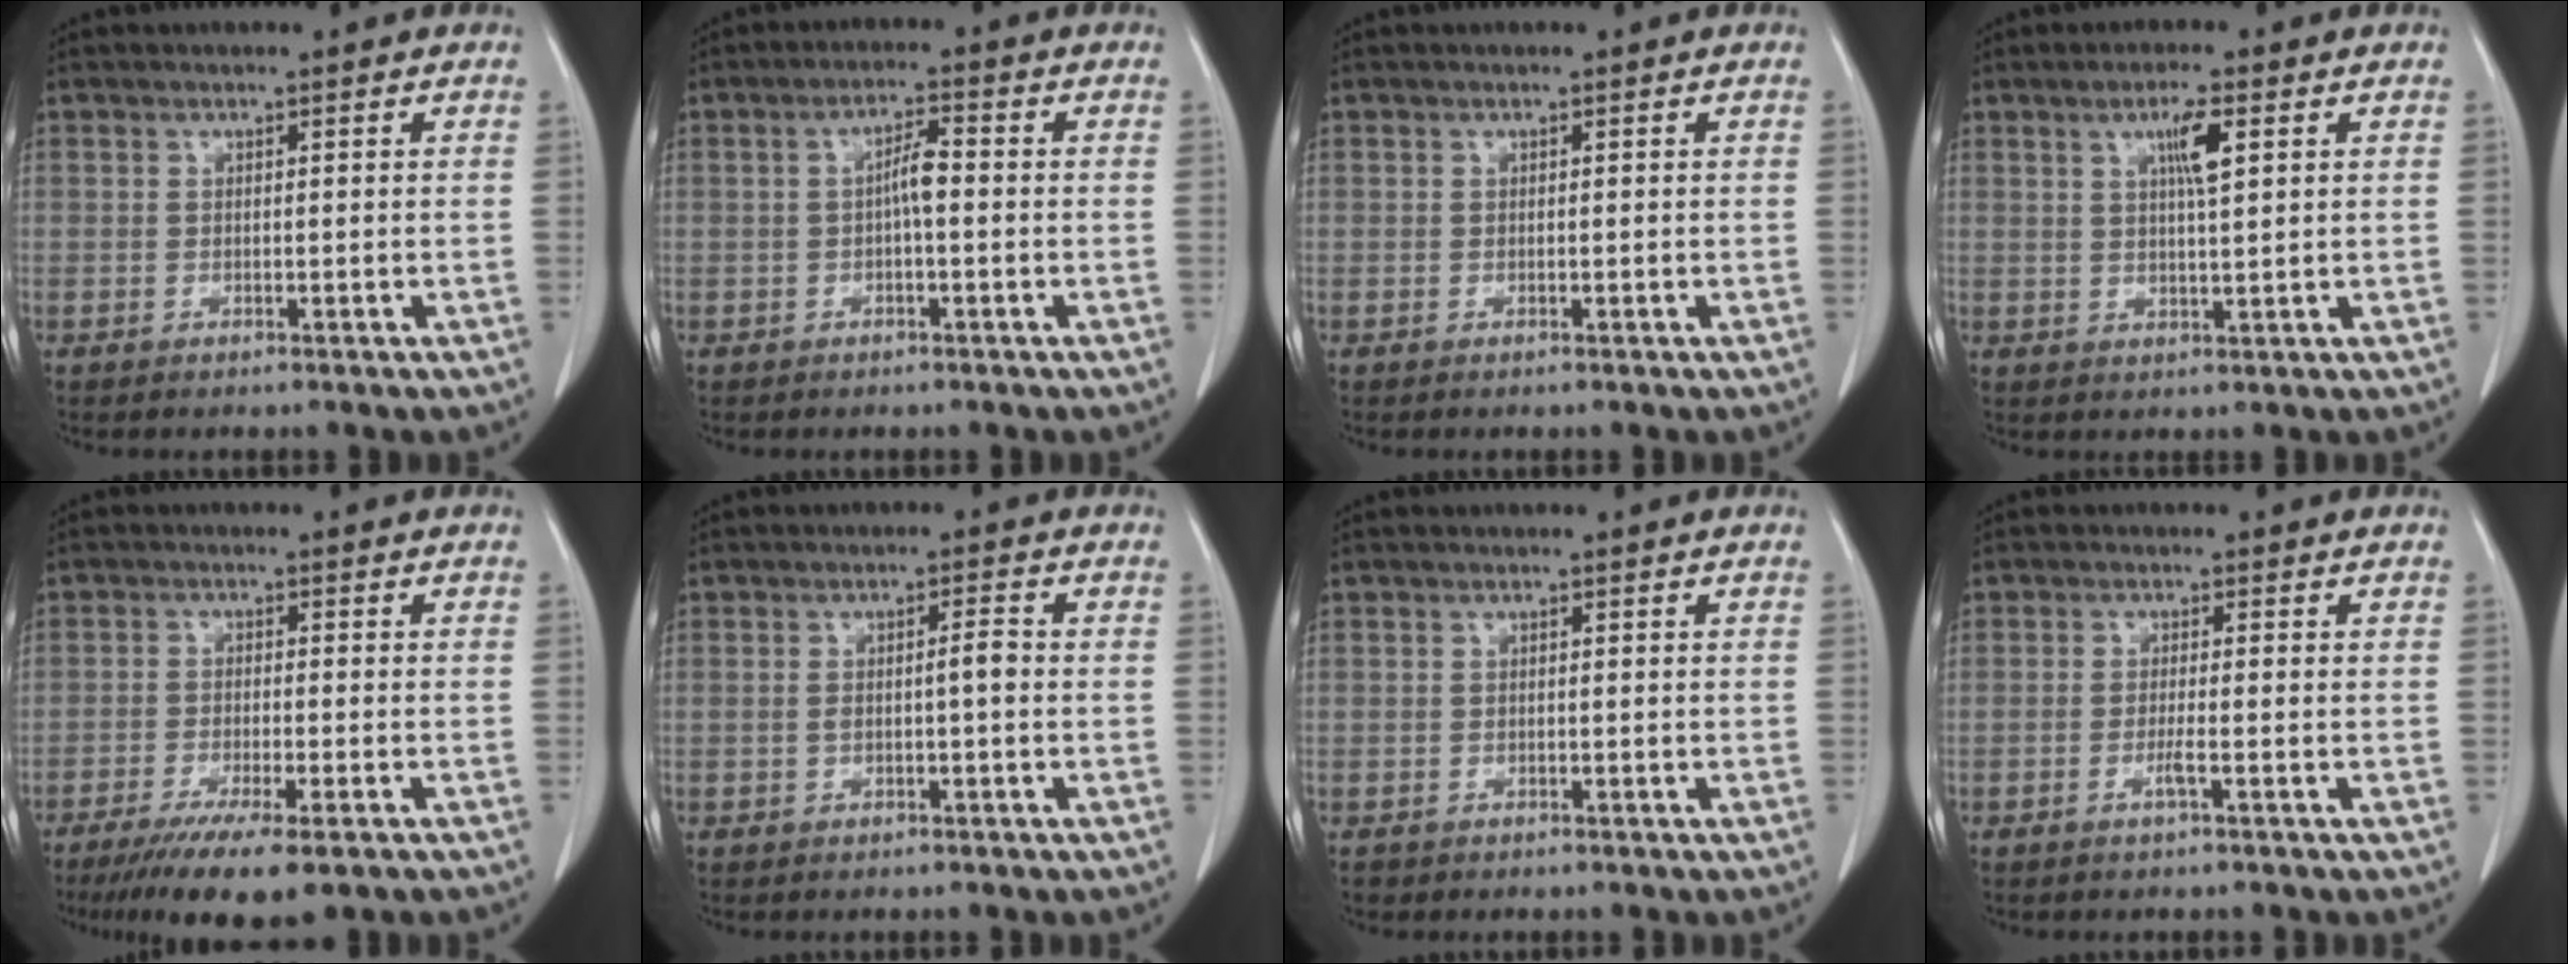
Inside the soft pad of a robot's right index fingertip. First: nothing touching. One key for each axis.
{"total": 3.3, "fx": -0.2, "fy": 0.6, "fz": 3.2, "tx": -0.061, "ty": 0.008, "tz": -0.004}
{"total": 0.0}
{"total": 4.5, "fx": 1.8, "fy": 0.3, "fz": 4.1, "tx": -0.075, "ty": -0.002, "tz": 0.030}
{"total": 10.3, "fx": -7.1, "fy": 1.1, "fz": 7.3, "tx": -0.113, "ty": -0.024, "tz": -0.108}
{"total": 2.6, "fx": -0.3, "fy": 0.4, "fz": 2.6, "tx": -0.048, "ty": 0.008, "tz": -0.001}
{"total": 0.9, "fx": -0.5, "fy": 0.7, "fz": 0.0, "tx": -0.010, "ty": 0.003, "tz": -0.007}
{"total": 1.7, "fx": -0.8, "fy": -0.3, "fz": 1.4, "tx": -0.029, "ty": -0.001, "tz": -0.016}